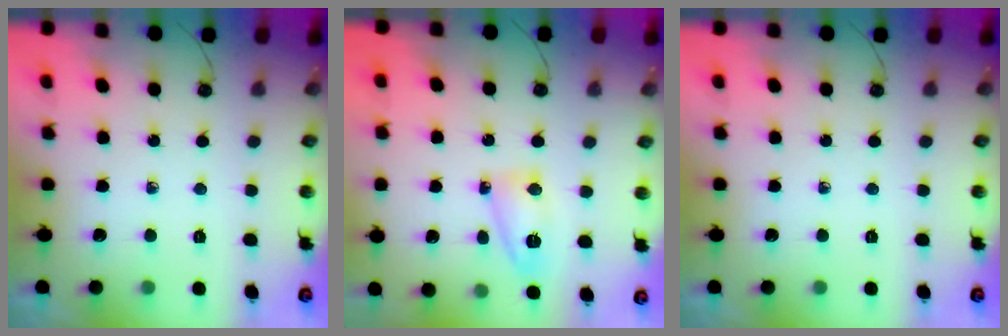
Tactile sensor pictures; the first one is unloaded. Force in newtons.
{"total": 10.9, "press": 7.0, "slide": 8.4}
{"total": 0.0}